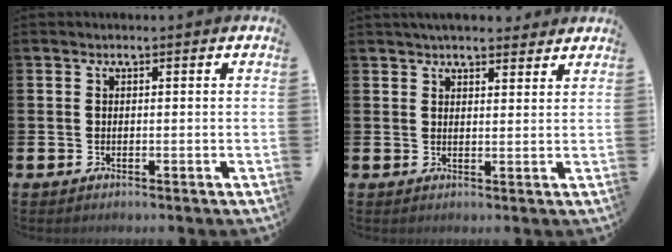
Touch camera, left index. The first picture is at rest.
{"total": 3.7, "force": [3.6, 0.8, 0.6], "torque": [-0.007, -0.015, 0.065]}